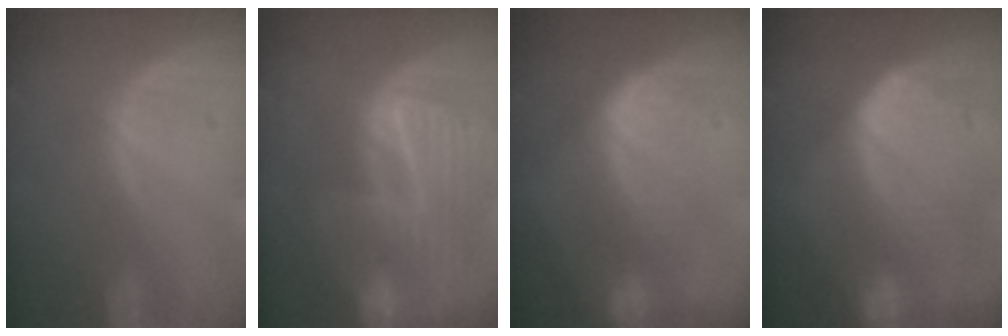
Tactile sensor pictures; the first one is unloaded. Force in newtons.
{"total": 10.2, "press": 8.9, "slide": 5.0}
{"total": 6.9, "press": 6.6, "slide": 1.8}
{"total": 10.3, "press": 8.8, "slide": 5.2}